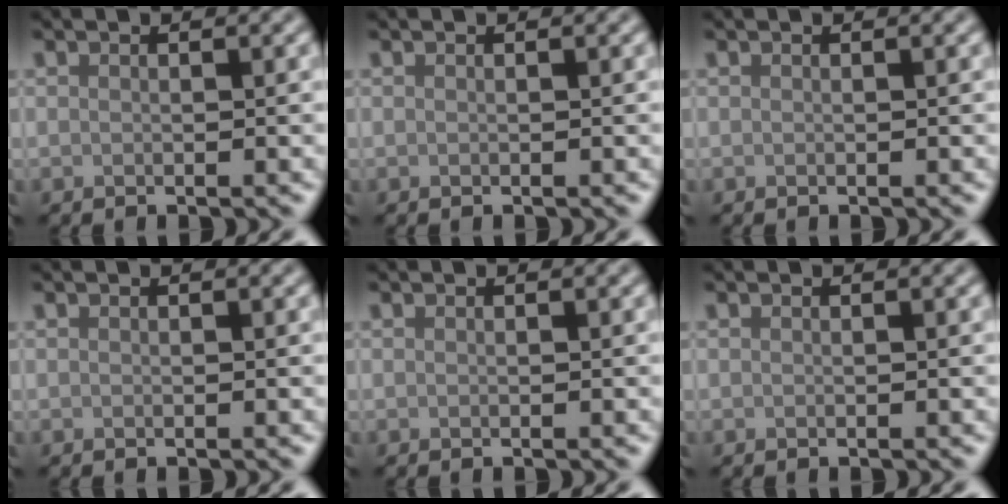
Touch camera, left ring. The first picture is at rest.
{"total": 0.0}
{"total": 0.0}
{"total": 0.0}
{"total": 0.0}
{"total": 0.0}